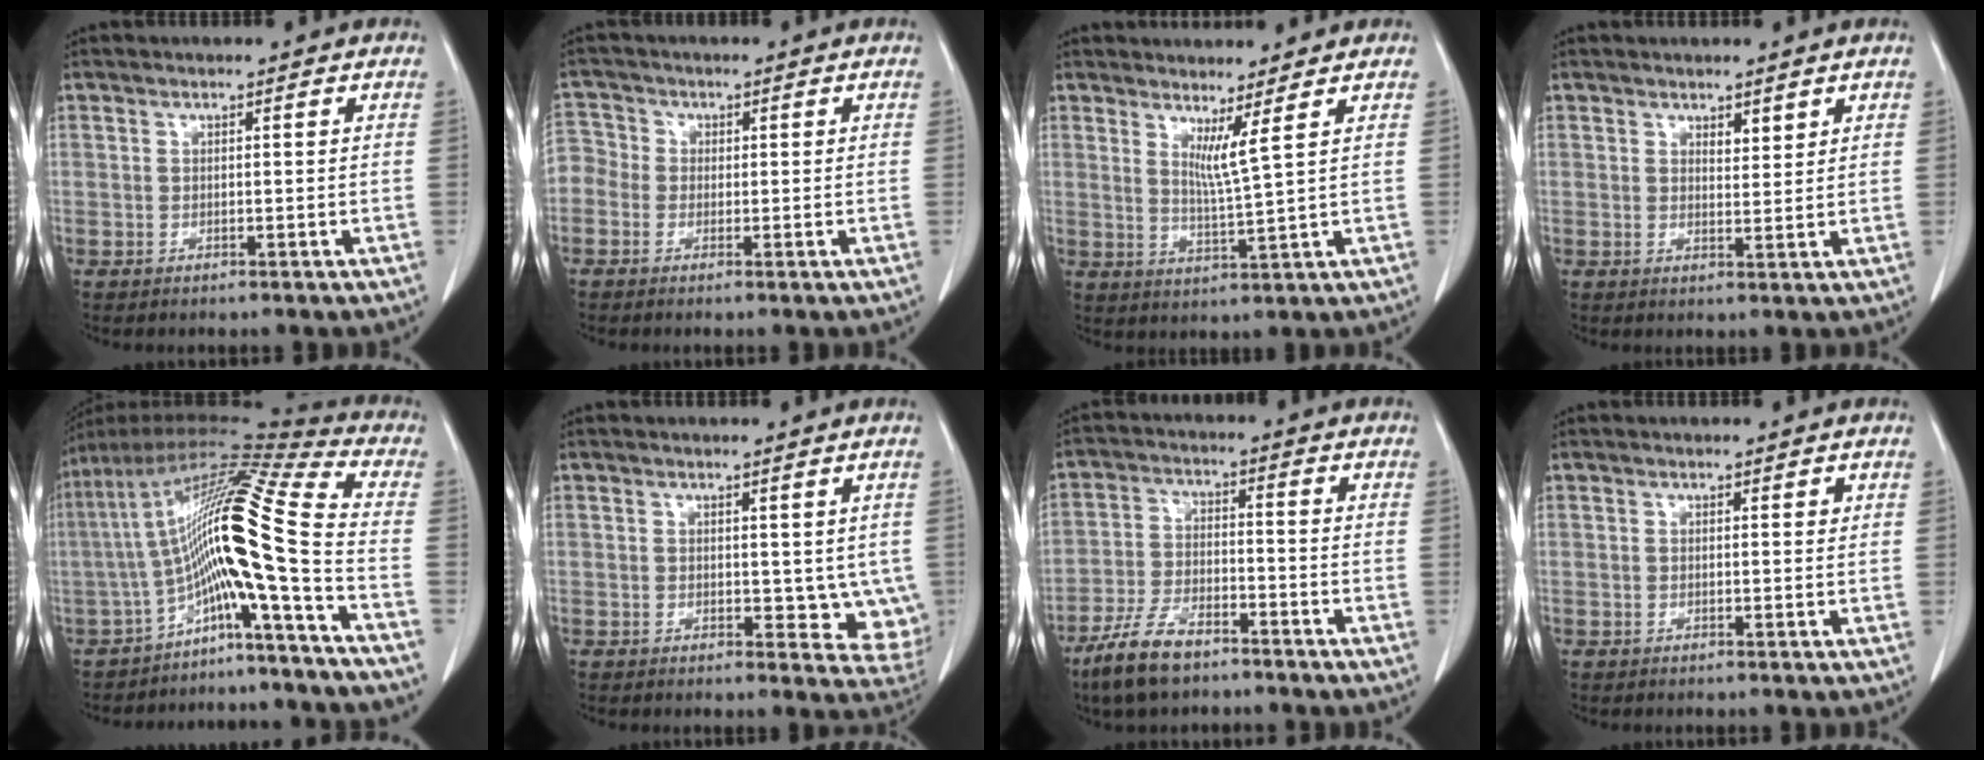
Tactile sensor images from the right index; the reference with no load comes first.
{"total": 5.7, "force": [-1.0, 5.4, 1.5], "torque": [-0.049, 0.023, -0.026]}
{"total": 3.6, "force": [2.0, -1.1, 2.8], "torque": [-0.052, -0.023, 0.040]}
{"total": 1.9, "force": [1.3, 0.8, 1.0], "torque": [-0.015, -0.005, 0.024]}
{"total": 16.9, "force": [-5.1, -0.9, 16.1], "torque": [-0.287, 0.038, -0.095]}
{"total": 6.7, "force": [0.2, 4.3, 5.2], "torque": [-0.043, -0.013, 0.005]}
{"total": 8.9, "force": [-6.6, 3.0, 5.1], "torque": [-0.114, -0.013, -0.128]}
{"total": 0.6, "force": [0.2, 0.3, 0.5], "torque": [-0.005, 0.001, 0.001]}